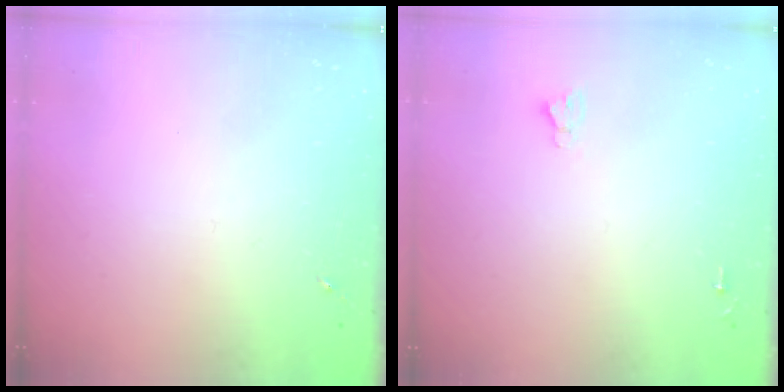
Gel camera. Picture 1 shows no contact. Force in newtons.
{"total": 2.7, "press": 2.7, "slide": 0.0}